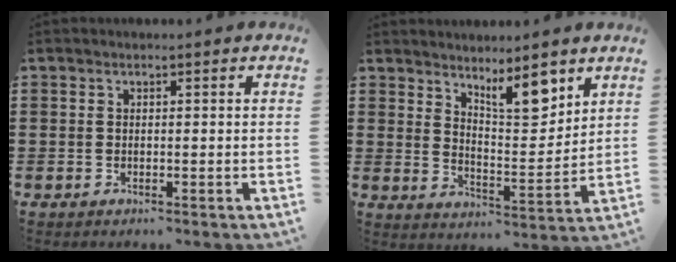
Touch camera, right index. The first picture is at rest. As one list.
[{"total": 8.1, "force": [6.1, 2.5, 4.7], "torque": [-0.076, -0.026, 0.103]}]